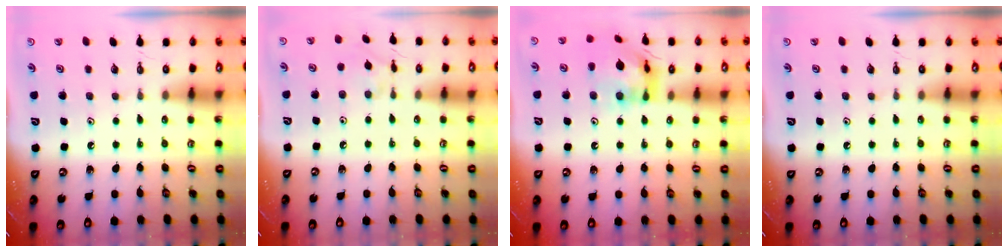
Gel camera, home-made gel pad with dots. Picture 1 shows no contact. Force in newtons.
{"total": 2.1, "press": 2.1, "slide": 0.3}
{"total": 13.0, "press": 12.9, "slide": 1.6}
{"total": 0.0}